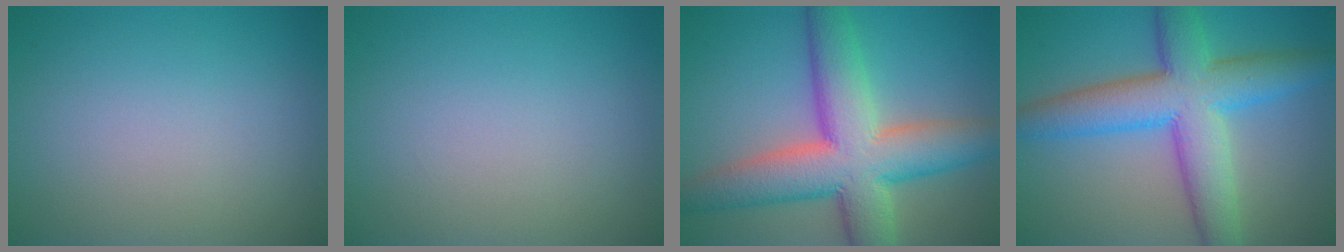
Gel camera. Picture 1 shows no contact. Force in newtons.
{"total": 0.0}
{"total": 10.8, "press": 10.8, "slide": 0.7}
{"total": 9.0, "press": 9.0, "slide": 0.2}